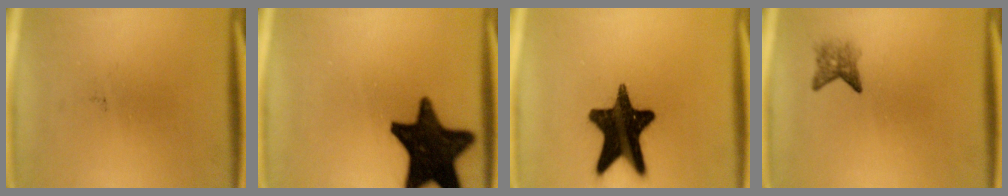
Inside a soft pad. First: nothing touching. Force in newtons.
{"total": 18.5}
{"total": 17.7}
{"total": 2.2}